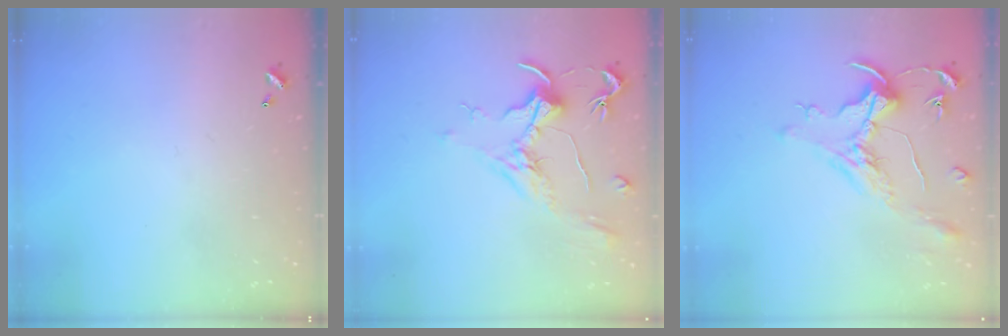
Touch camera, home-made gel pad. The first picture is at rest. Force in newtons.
{"total": 1.8, "press": 1.6, "slide": 0.8}
{"total": 1.6, "press": 1.4, "slide": 0.7}